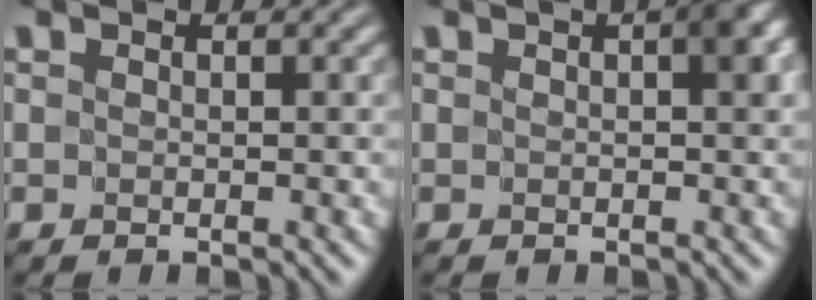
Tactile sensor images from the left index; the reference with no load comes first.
{"total": 2.1, "force": [0.5, 0.6, 2.0], "torque": [-0.019, 0.008, 0.005]}